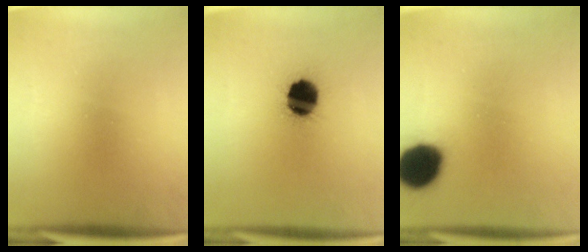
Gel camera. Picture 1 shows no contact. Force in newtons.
{"total": 12.5}
{"total": 12.7}